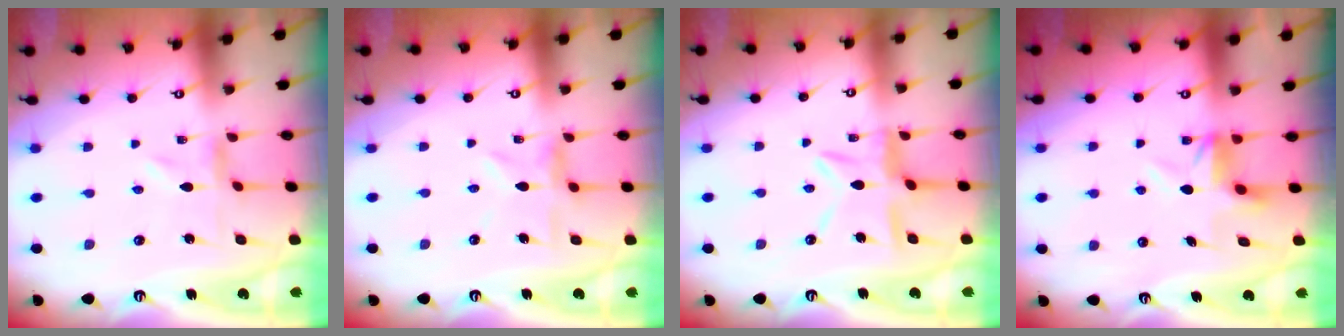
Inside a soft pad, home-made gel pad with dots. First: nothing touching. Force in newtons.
{"total": 6.2, "press": 6.2, "slide": 0.5}
{"total": 9.8, "press": 9.8, "slide": 0.8}
{"total": 5.2, "press": 5.2, "slide": 0.7}